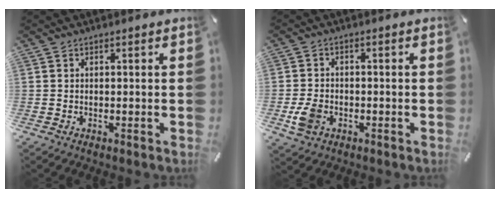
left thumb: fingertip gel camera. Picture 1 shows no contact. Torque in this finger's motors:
{"motor_torque": [0.35, 0.30, 0.16, 0.05, 0.00]}